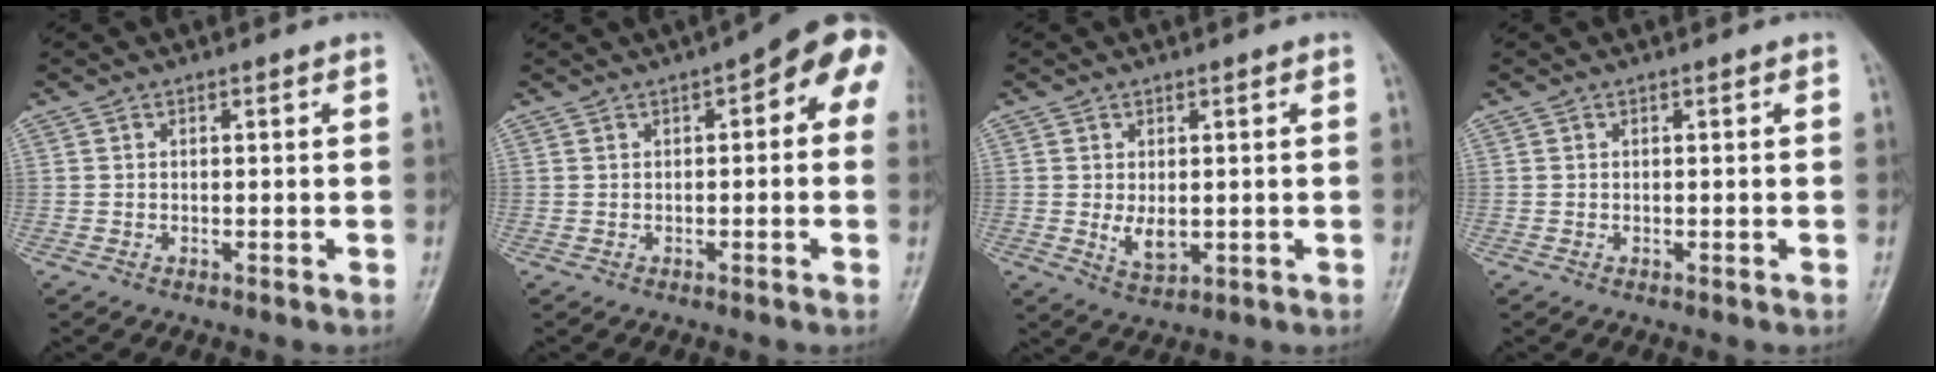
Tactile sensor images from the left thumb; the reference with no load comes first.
{"total": 9.6, "force": [2.9, 3.7, 8.3], "torque": [-0.083, 0.021, 0.023]}
{"total": 4.1, "force": [-0.2, 2.5, 3.3], "torque": [-0.043, -0.010, 0.007]}
{"total": 0.0}